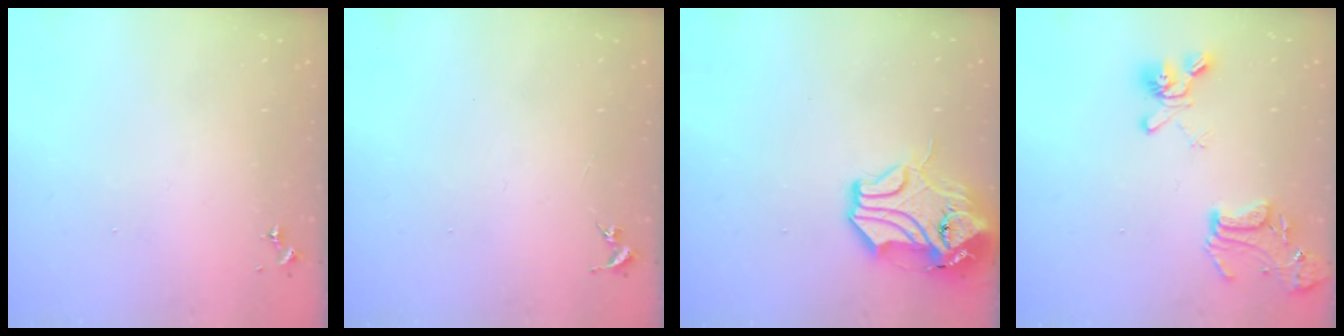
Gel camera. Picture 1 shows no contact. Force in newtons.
{"total": 0.0}
{"total": 13.7, "press": 13.5, "slide": 1.8}
{"total": 15.8, "press": 15.7, "slide": 1.9}